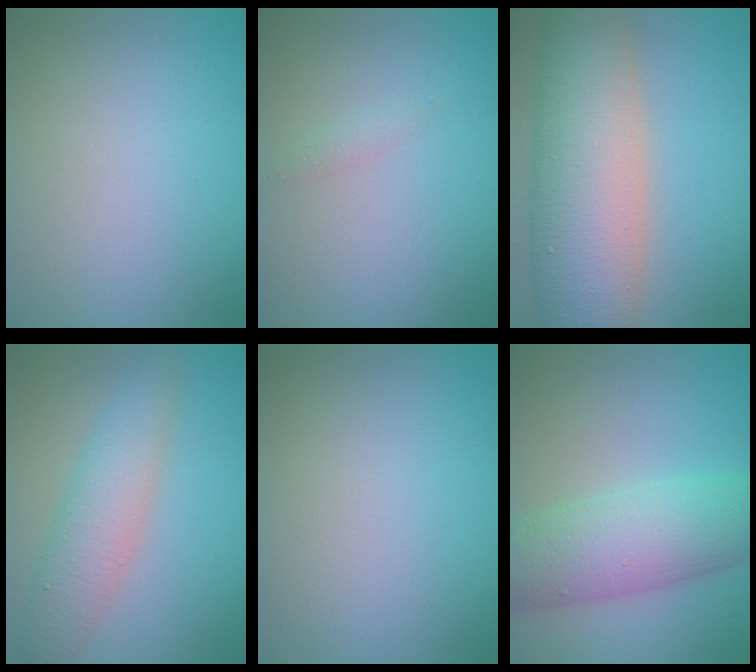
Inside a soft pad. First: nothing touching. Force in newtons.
{"total": 0.7, "press": 0.7, "slide": 0.0}
{"total": 11.6, "press": 11.6, "slide": 0.6}
{"total": 4.5, "press": 4.5, "slide": 0.1}
{"total": 0.0}
{"total": 7.2, "press": 7.2, "slide": 0.1}